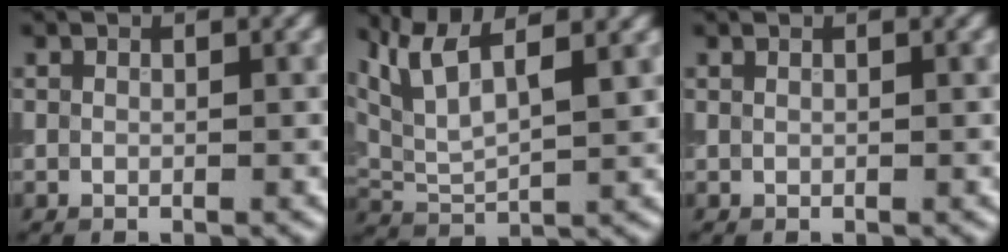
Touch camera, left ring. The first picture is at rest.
{"total": 7.6, "force": [4.7, 2.4, 5.5], "torque": [-0.112, 0.015, 0.087]}
{"total": 0.6, "force": [0.5, 0.3, 0.3], "torque": [-0.004, 0.000, 0.004]}